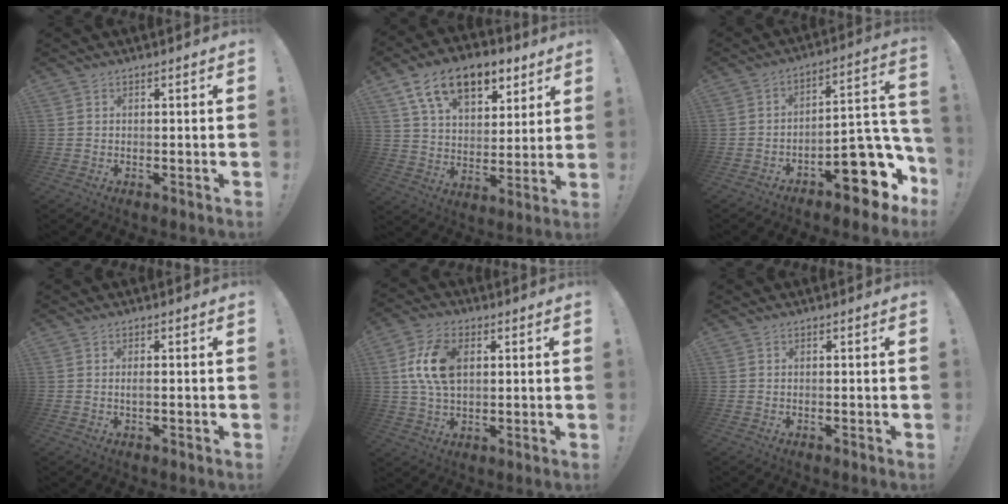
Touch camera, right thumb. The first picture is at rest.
{"total": 16.9, "force": [9.8, 9.8, 9.6], "torque": [-0.158, -0.046, 0.180]}
{"total": 17.0, "force": [-9.0, 7.4, 12.4], "torque": [-0.120, 0.050, -0.136]}
{"total": 1.4, "force": [-0.3, 0.1, 1.4], "torque": [-0.030, 0.003, -0.007]}
{"total": 13.3, "force": [3.0, 8.2, 10.1], "torque": [-0.188, 0.003, 0.053]}
{"total": 0.0}